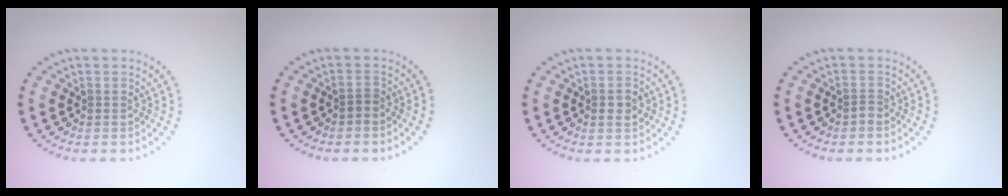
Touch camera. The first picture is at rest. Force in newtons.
{"total": 0.8, "press": 0.5, "slide": 0.7}
{"total": 1.3, "press": 1.2, "slide": 0.2}
{"total": 0.8, "press": 0.5, "slide": 0.6}